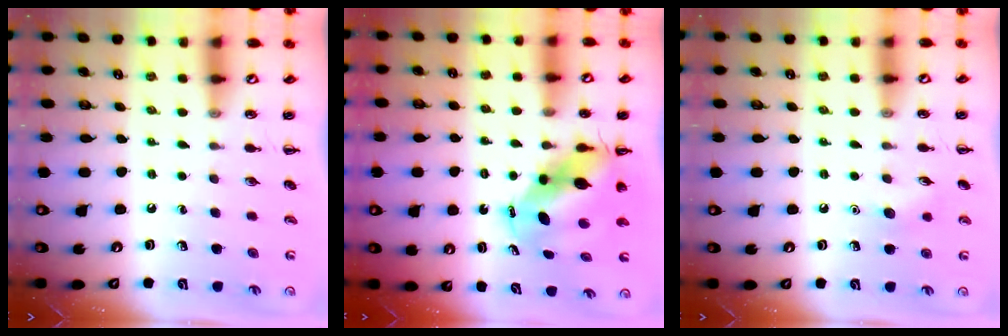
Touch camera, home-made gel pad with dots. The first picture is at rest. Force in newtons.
{"total": 8.3, "press": 8.1, "slide": 2.1}
{"total": 7.3, "press": 7.1, "slide": 1.6}